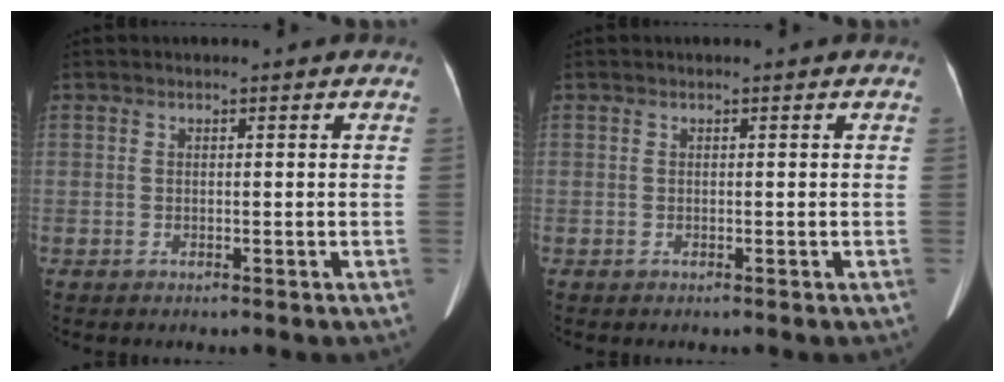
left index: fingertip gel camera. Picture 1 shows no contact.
{"total": 0.0}